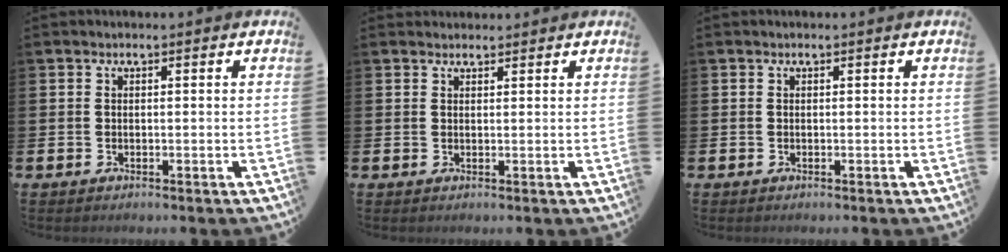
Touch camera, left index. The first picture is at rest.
{"total": 1.3, "force": [1.3, 0.4, -0.1], "torque": [0.012, -0.001, 0.022]}
{"total": 0.0}